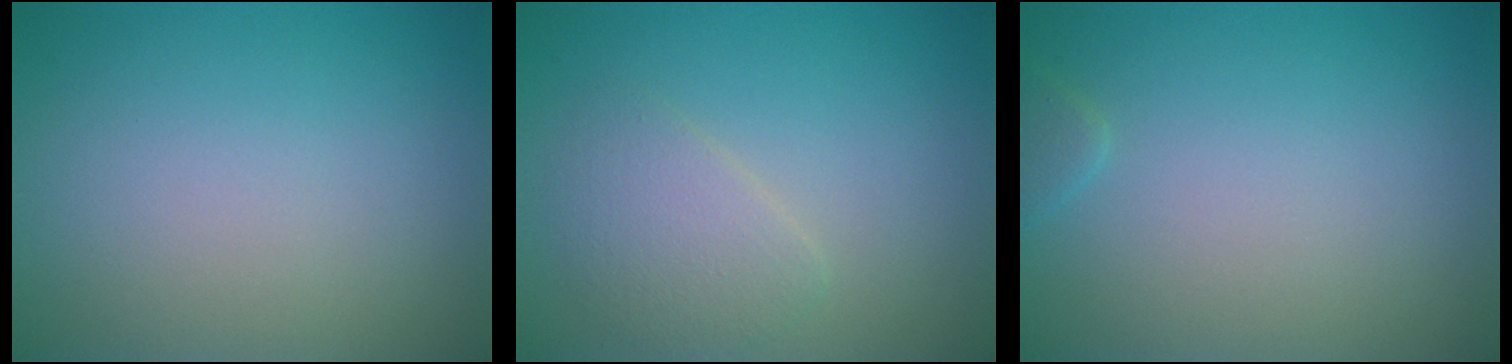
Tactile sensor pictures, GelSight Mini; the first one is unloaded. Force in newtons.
{"total": 2.5, "press": 2.5, "slide": 0.1}
{"total": 0.8, "press": 0.8, "slide": 0.0}